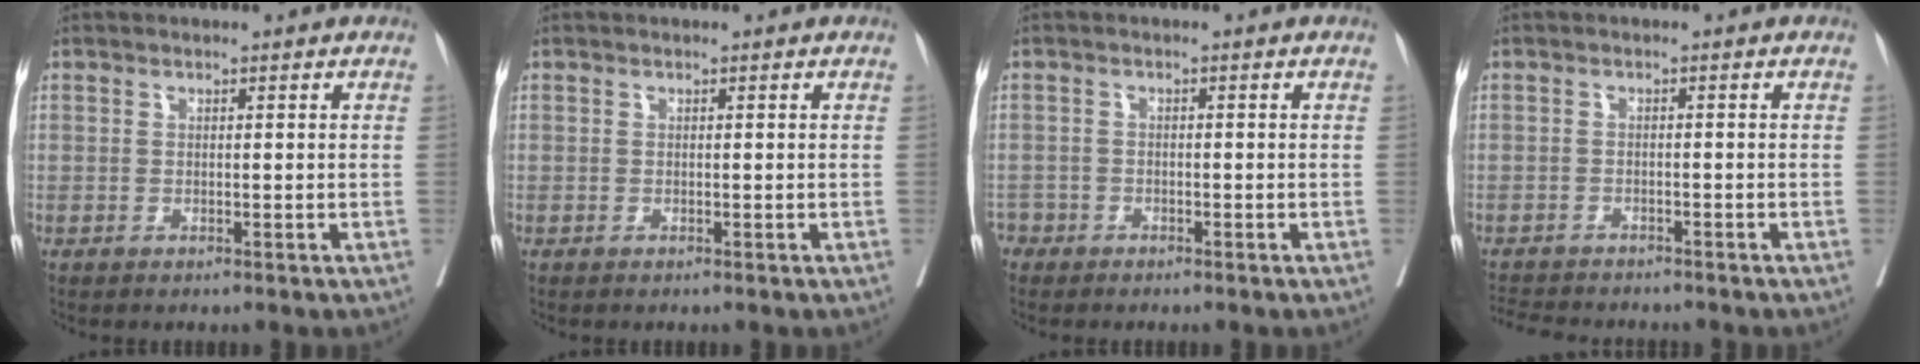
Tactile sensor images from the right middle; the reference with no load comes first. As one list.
[{"total": 0.0}, {"total": 1.8, "force": [-1.5, 1.1, -0.2], "torque": [-0.005, 0.002, -0.031]}, {"total": 6.9, "force": [-6.4, 1.2, 2.1], "torque": [-0.028, -0.006, -0.097]}]